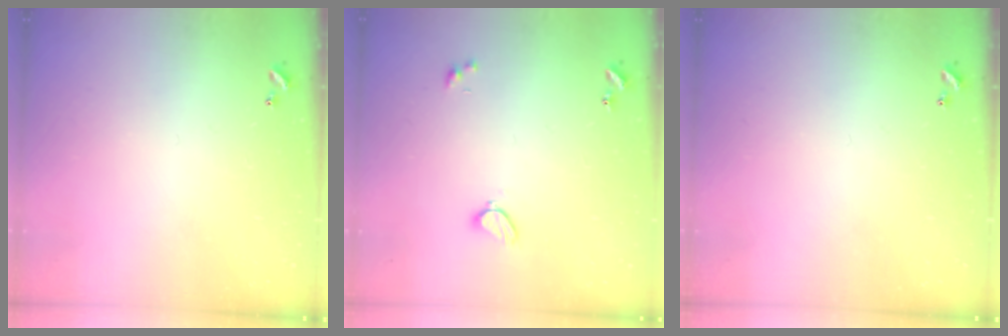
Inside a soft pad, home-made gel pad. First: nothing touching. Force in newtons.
{"total": 2.1, "press": 2.0, "slide": 0.6}
{"total": 0.0}